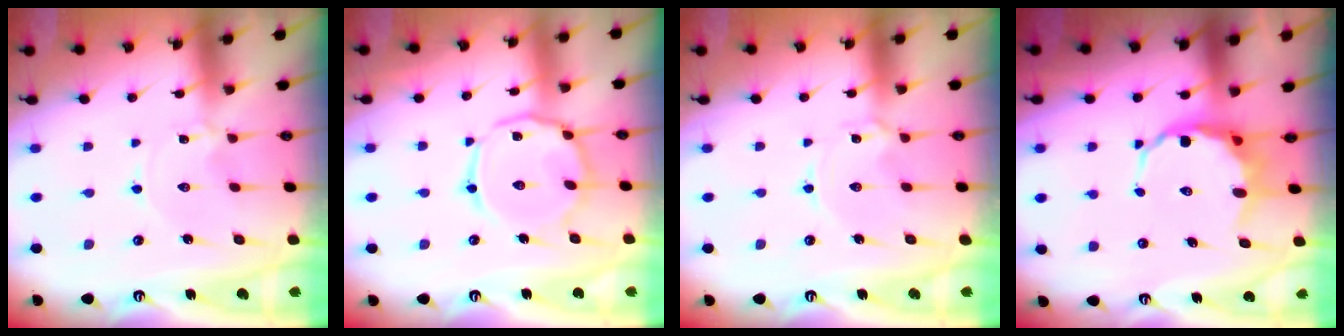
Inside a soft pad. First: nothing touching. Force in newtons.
{"total": 13.1, "press": 13.1, "slide": 0.9}
{"total": 1.8, "press": 1.7, "slide": 0.3}
{"total": 7.3, "press": 7.0, "slide": 2.0}